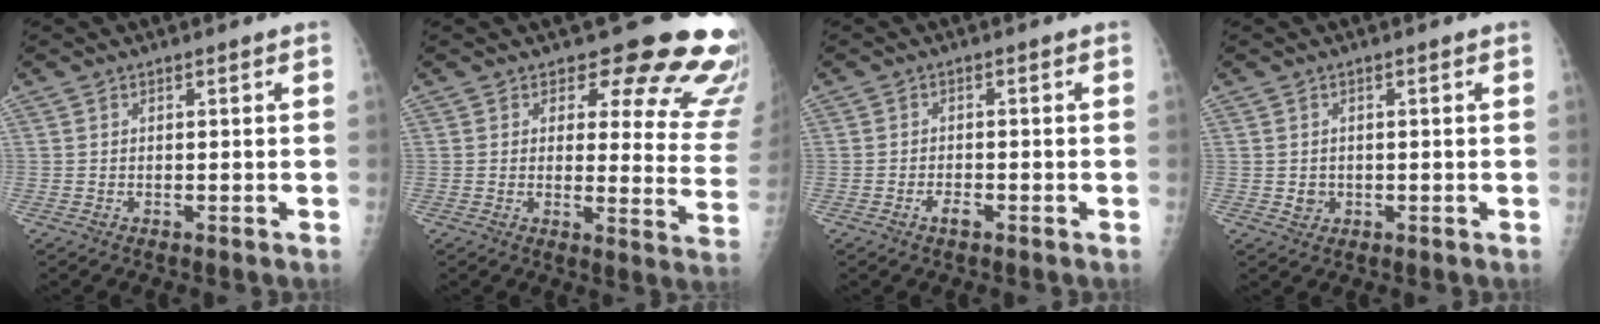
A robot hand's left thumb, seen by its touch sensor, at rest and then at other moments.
{"total": 17.2, "force": [13.8, 6.7, 7.8], "torque": [-0.034, -0.107, 0.135]}
{"total": 2.0, "force": [-1.2, 0.9, 1.3], "torque": [-0.023, 0.006, -0.021]}
{"total": 1.8, "force": [-0.2, 1.7, 0.7], "torque": [-0.004, 0.002, 0.003]}